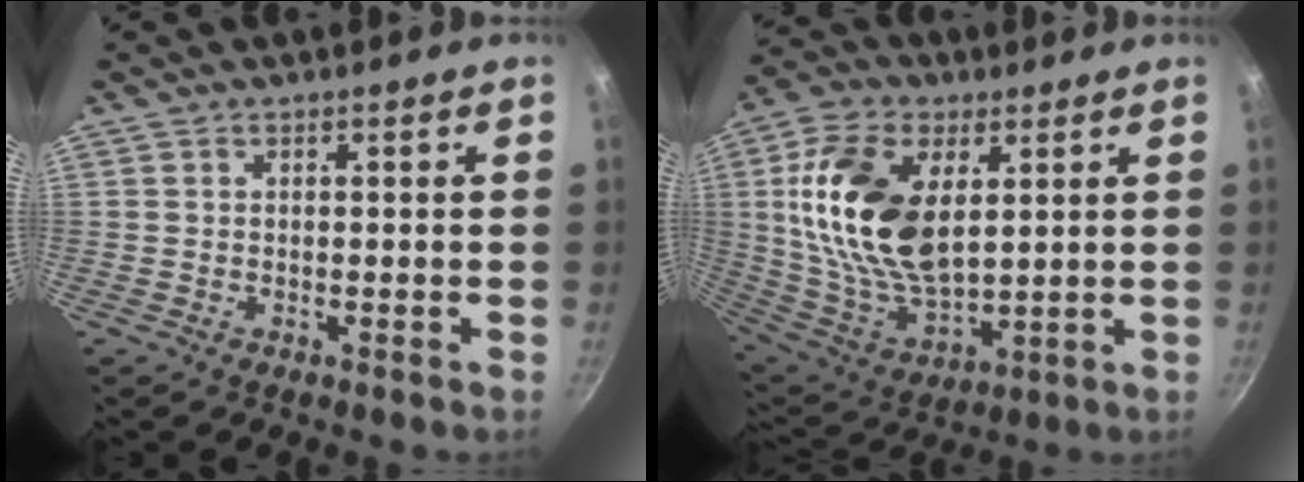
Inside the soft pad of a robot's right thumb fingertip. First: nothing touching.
{"total": 20.2, "force": [4.6, 11.5, 16.0], "torque": [-0.296, -0.013, 0.097]}